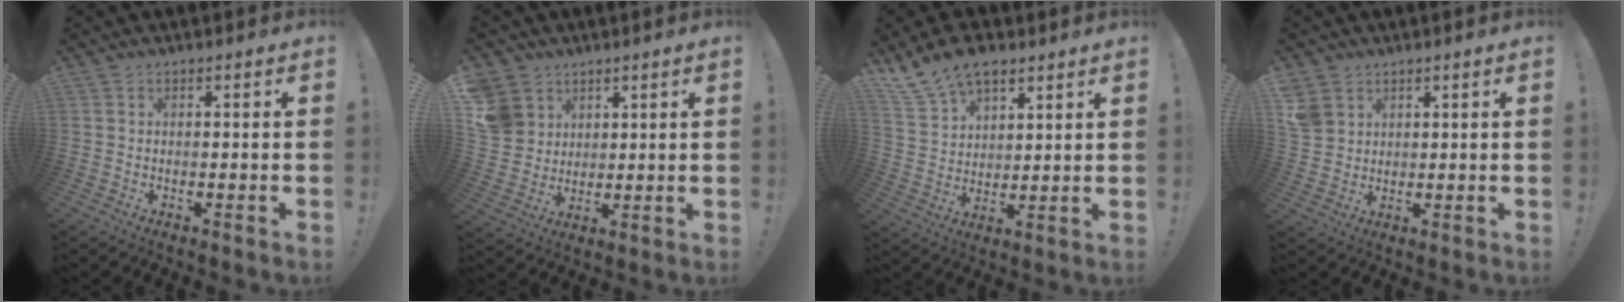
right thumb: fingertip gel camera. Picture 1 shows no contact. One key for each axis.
{"total": 9.8, "fx": 4.3, "fy": 8.4, "fz": 2.4, "tx": -0.042, "ty": -0.023, "tz": 0.091}
{"total": 12.0, "fx": 9.0, "fy": 6.4, "fz": 4.7, "tx": -0.092, "ty": -0.056, "tz": 0.174}
{"total": 5.8, "fx": 3.3, "fy": 4.4, "fz": 1.7, "tx": -0.033, "ty": -0.010, "tz": 0.069}